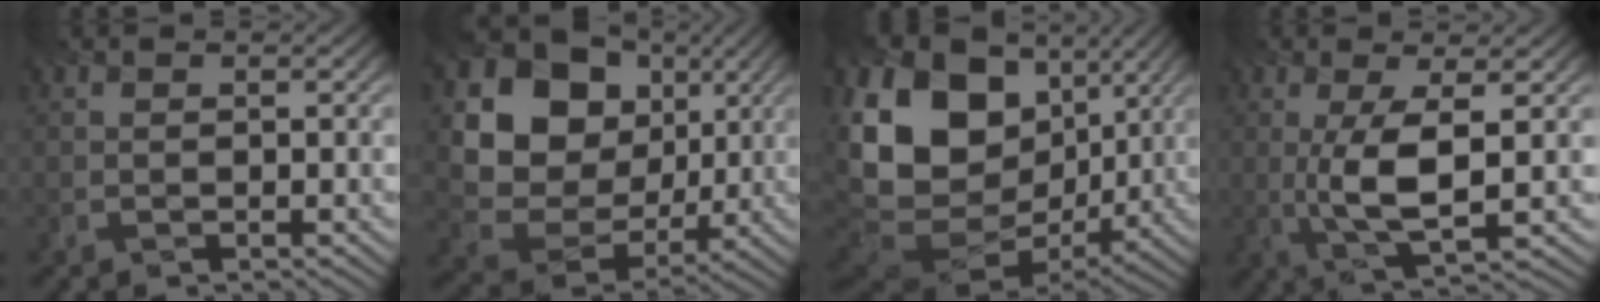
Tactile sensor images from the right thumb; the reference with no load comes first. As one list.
[{"total": 15.2, "force": [3.4, 12.8, 7.4], "torque": [-0.181, 0.024, 0.076]}, {"total": 19.6, "force": [2.5, 14.5, 12.9], "torque": [-0.267, -0.003, 0.074]}, {"total": 6.3, "force": [-0.6, 1.6, 6.0], "torque": [-0.125, 0.003, -0.007]}]